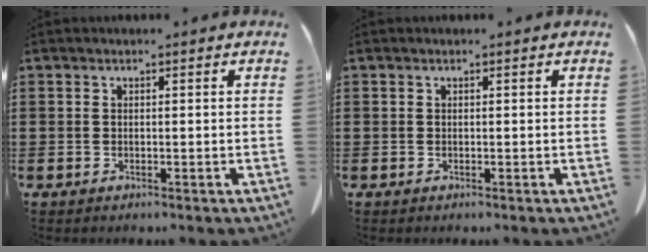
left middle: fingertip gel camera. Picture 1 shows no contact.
{"total": 0.0}